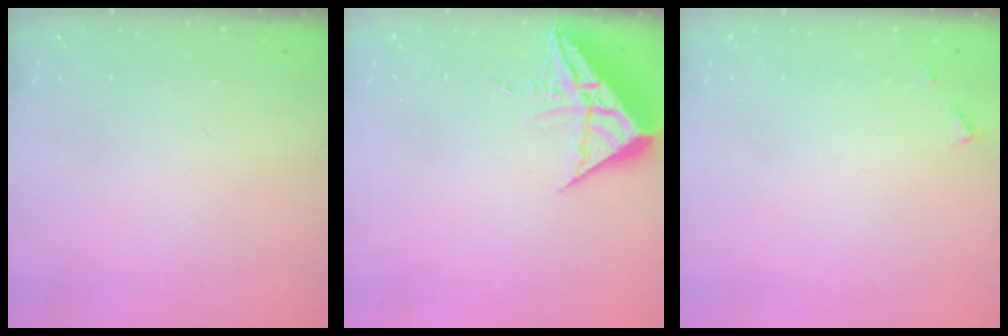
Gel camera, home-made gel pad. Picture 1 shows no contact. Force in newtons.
{"total": 10.0, "press": 9.9, "slide": 0.8}
{"total": 4.3, "press": 4.2, "slide": 0.5}